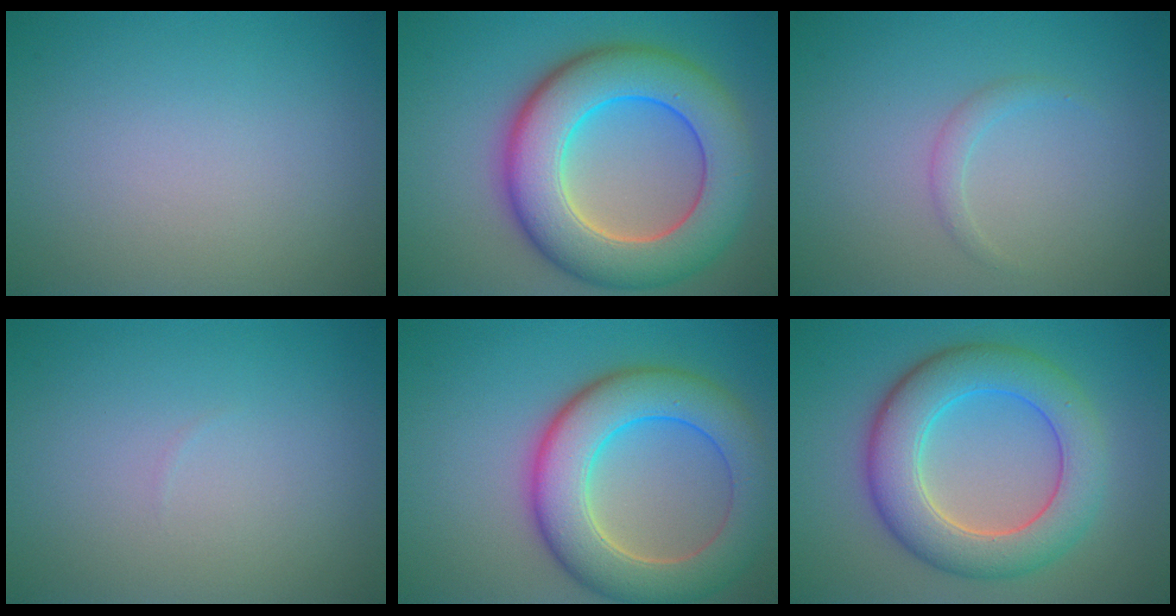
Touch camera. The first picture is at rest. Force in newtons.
{"total": 11.1, "press": 11.1, "slide": 0.3}
{"total": 1.1, "press": 1.1, "slide": 0.1}
{"total": 0.0}
{"total": 8.9, "press": 8.9, "slide": 0.6}
{"total": 7.9, "press": 7.8, "slide": 0.3}